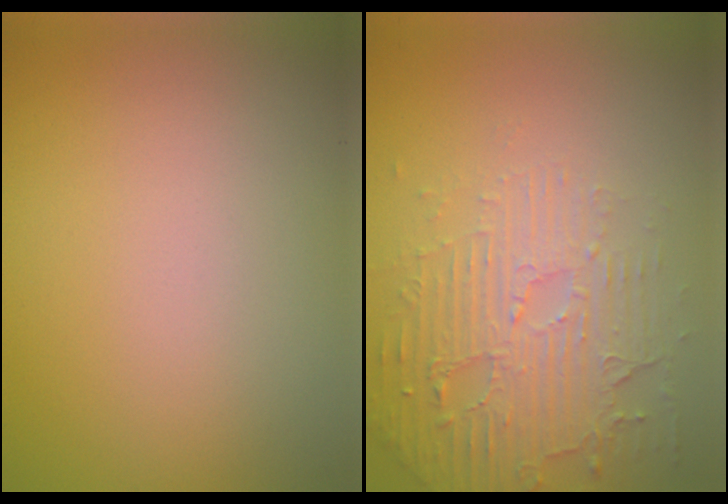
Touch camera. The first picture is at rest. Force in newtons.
{"total": 5.8, "press": 3.7, "slide": 4.5}